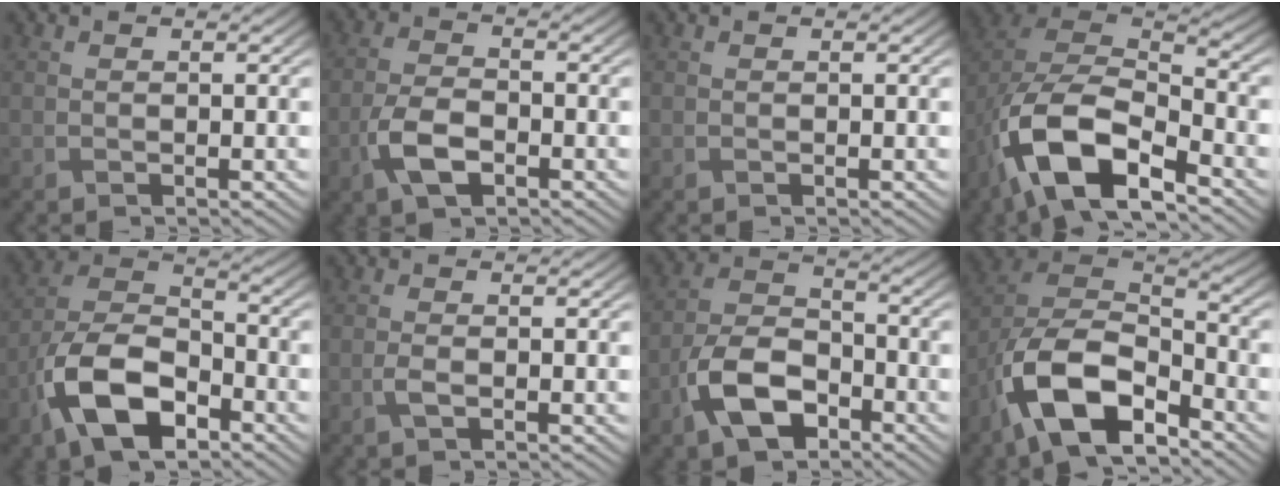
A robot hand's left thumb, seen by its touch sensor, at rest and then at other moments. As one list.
[{"total": 5.6, "force": [-2.5, 2.9, 4.1], "torque": [-0.093, -0.002, -0.058]}, {"total": 0.0}, {"total": 13.9, "force": [-7.1, 6.7, 9.9], "torque": [-0.211, -0.022, -0.142]}, {"total": 12.5, "force": [-6.4, 6.6, 8.5], "torque": [-0.182, -0.006, -0.137]}, {"total": 1.4, "force": [-0.5, 0.5, 1.3], "torque": [-0.031, 0.000, -0.011]}, {"total": 9.2, "force": [-4.7, 5.2, 6.0], "torque": [-0.128, 0.001, -0.106]}, {"total": 13.6, "force": [-8.1, 6.5, 8.9], "torque": [-0.191, -0.017, -0.167]}]